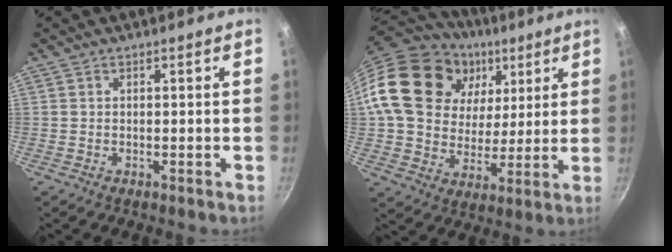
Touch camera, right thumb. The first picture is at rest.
{"total": 24.3, "force": [9.0, 17.9, 13.7], "torque": [-0.221, -0.009, 0.158]}